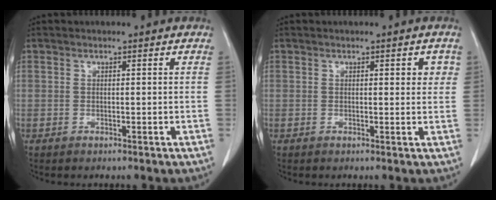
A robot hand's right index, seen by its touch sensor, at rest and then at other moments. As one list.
[{"total": 2.2, "force": [0.8, 1.0, 1.8], "torque": [-0.017, 0.001, 0.007]}]